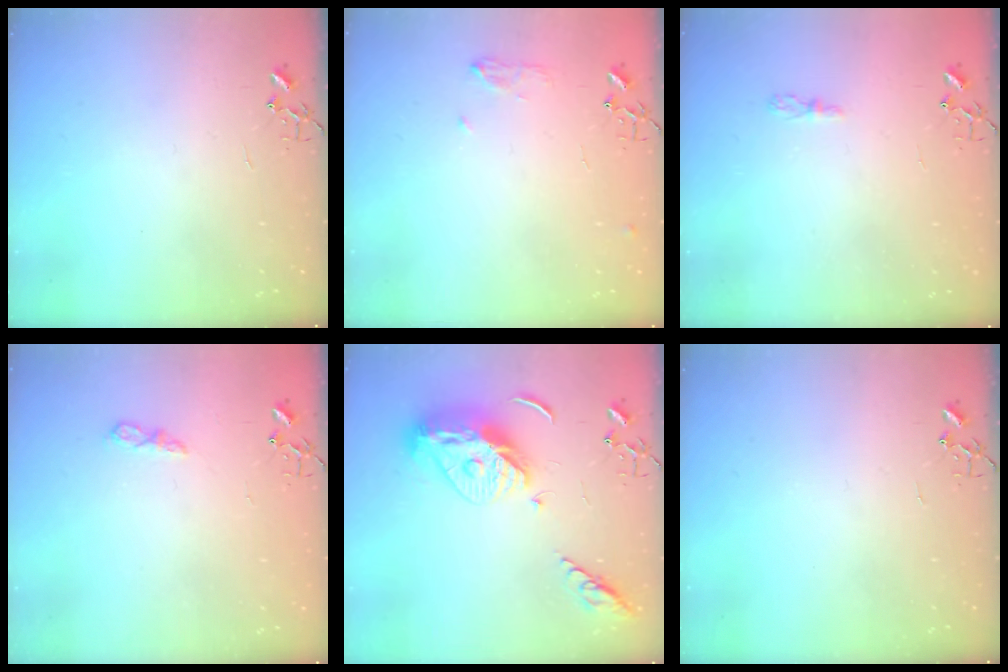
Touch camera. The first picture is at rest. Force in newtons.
{"total": 6.6, "press": 6.5, "slide": 1.1}
{"total": 3.6, "press": 3.5, "slide": 0.4}
{"total": 6.3, "press": 6.2, "slide": 0.6}
{"total": 15.0, "press": 14.9, "slide": 1.3}
{"total": 0.0}